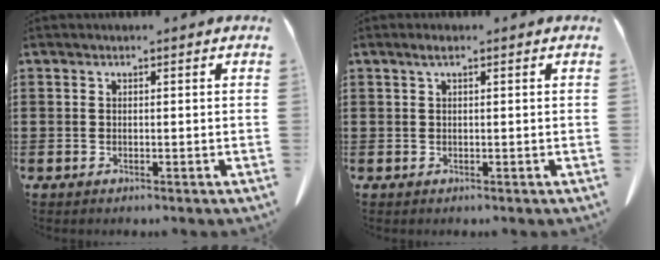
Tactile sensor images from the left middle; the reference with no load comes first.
{"total": 1.0, "force": [0.4, 0.1, 0.9], "torque": [-0.018, 0.002, 0.006]}